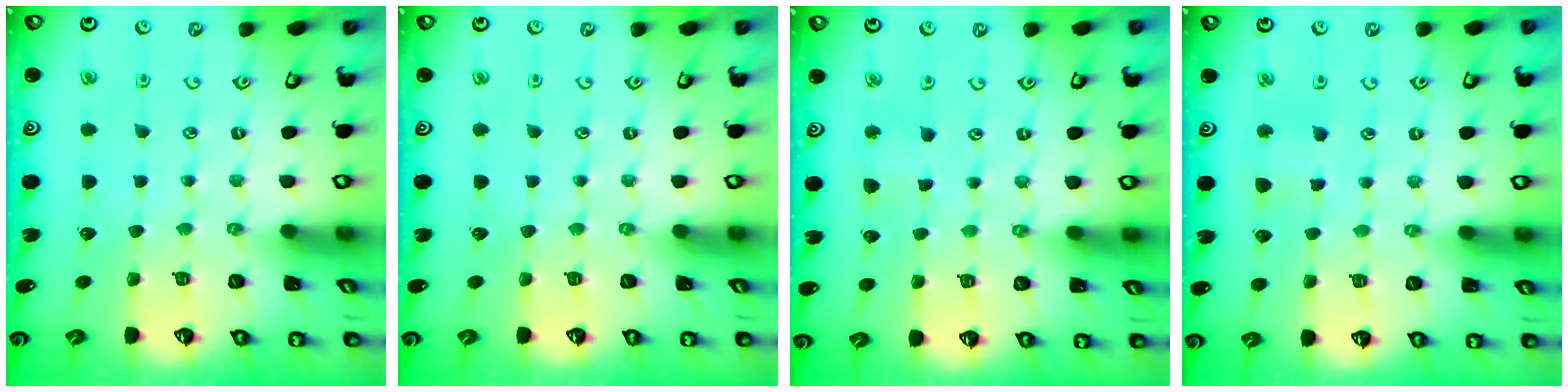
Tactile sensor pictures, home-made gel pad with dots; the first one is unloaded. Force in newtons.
{"total": 0.0}
{"total": 2.1, "press": 2.0, "slide": 0.4}
{"total": 2.7, "press": 2.6, "slide": 0.8}